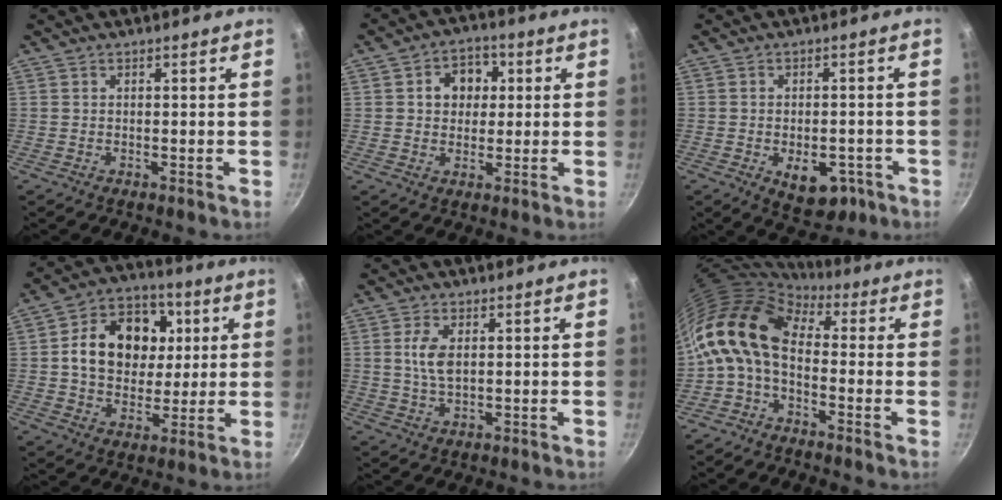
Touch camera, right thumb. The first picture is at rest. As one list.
[{"total": 7.3, "force": [1.5, 6.0, 3.9], "torque": [-0.018, 0.007, 0.014]}, {"total": 8.4, "force": [-3.2, 5.0, 5.9], "torque": [-0.049, 0.010, -0.031]}, {"total": 17.4, "force": [3.2, 13.5, 10.4], "torque": [-0.134, 0.013, 0.045]}, {"total": 5.2, "force": [0.9, 2.8, 4.3], "torque": [-0.085, 0.000, 0.019]}, {"total": 11.6, "force": [0.3, 7.1, 9.1], "torque": [-0.166, 0.025, -0.015]}]